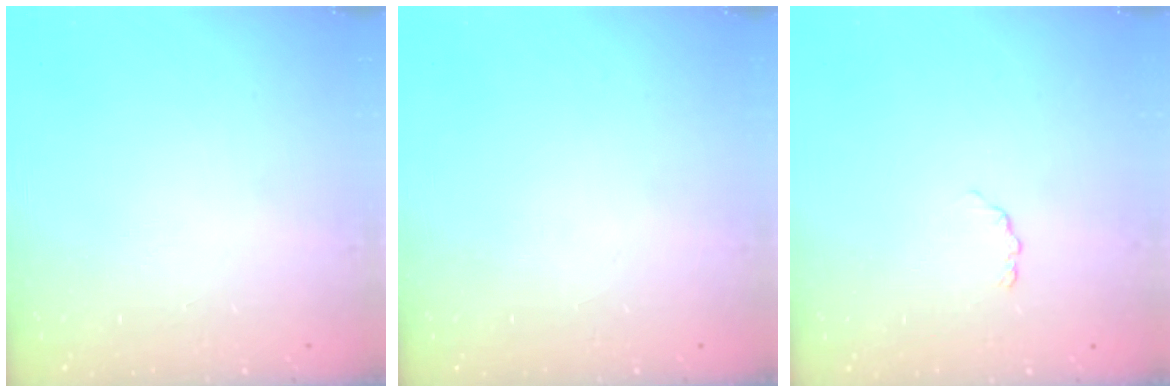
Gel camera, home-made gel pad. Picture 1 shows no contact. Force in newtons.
{"total": 0.0}
{"total": 2.9, "press": 2.8, "slide": 0.4}